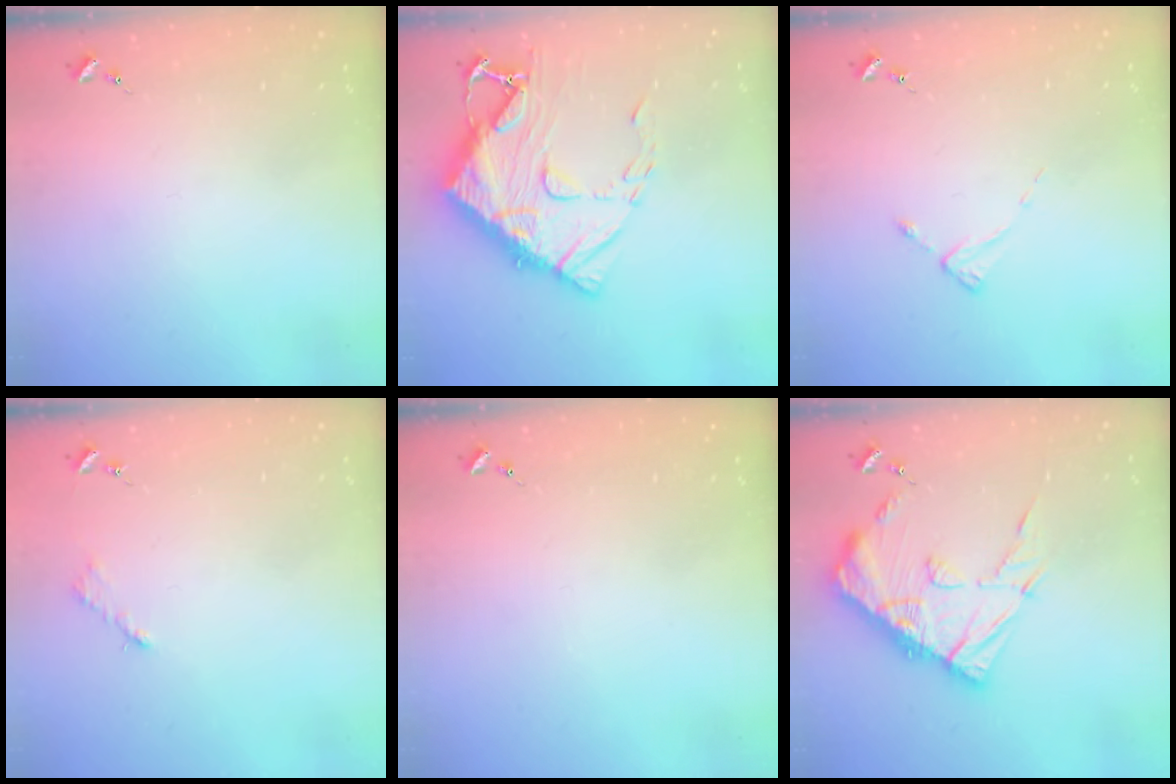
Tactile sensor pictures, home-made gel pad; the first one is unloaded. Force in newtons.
{"total": 17.4, "press": 17.4, "slide": 1.6}
{"total": 2.0, "press": 2.0, "slide": 0.3}
{"total": 2.6, "press": 2.6, "slide": 0.4}
{"total": 0.0}
{"total": 18.5, "press": 18.5, "slide": 1.8}